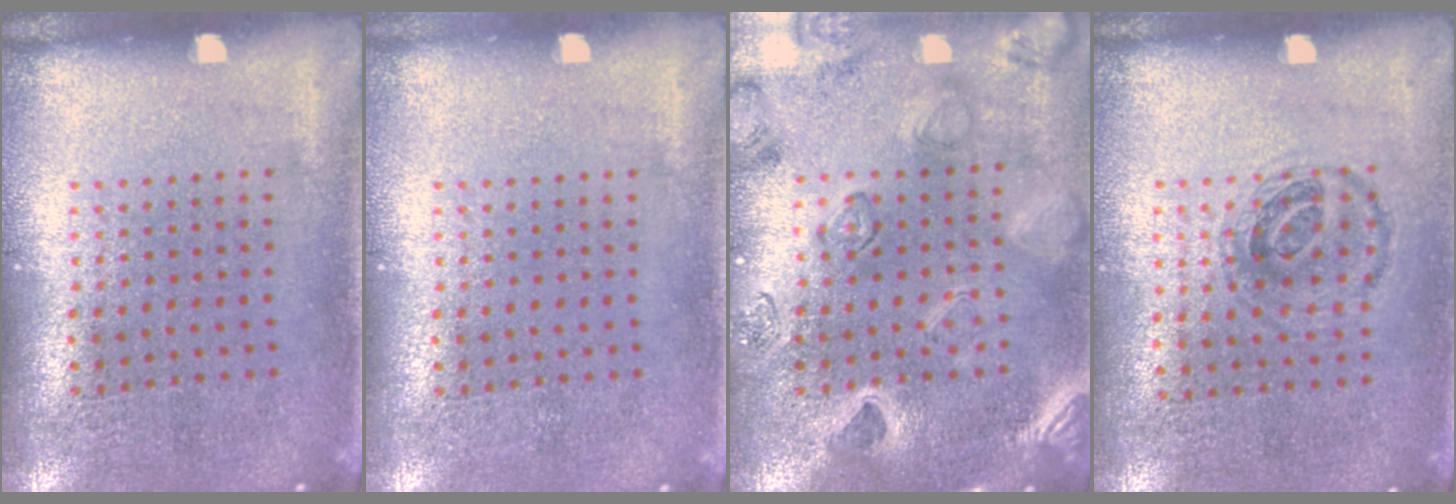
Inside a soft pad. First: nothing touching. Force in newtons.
{"total": 0.0}
{"total": 2.5, "press": 2.4, "slide": 0.7}
{"total": 0.9, "press": 0.8, "slide": 0.5}